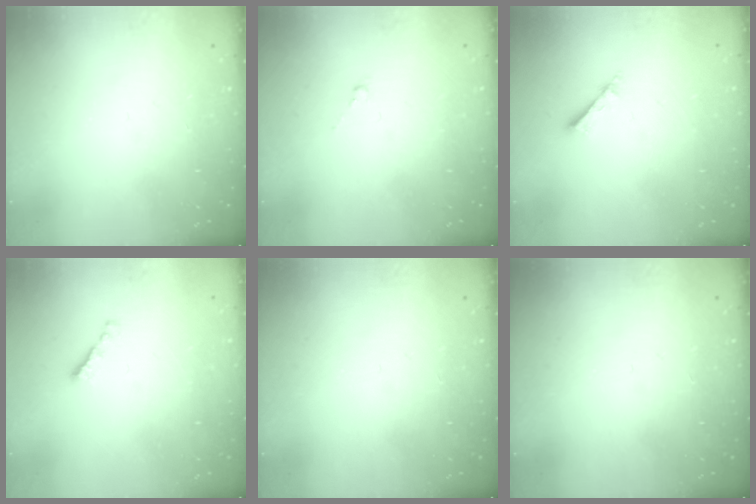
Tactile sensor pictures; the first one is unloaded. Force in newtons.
{"total": 0.6, "press": 0.4, "slide": 0.4}
{"total": 2.5, "press": 2.5, "slide": 0.1}
{"total": 1.8, "press": 1.7, "slide": 0.6}
{"total": 0.0}
{"total": 0.0}